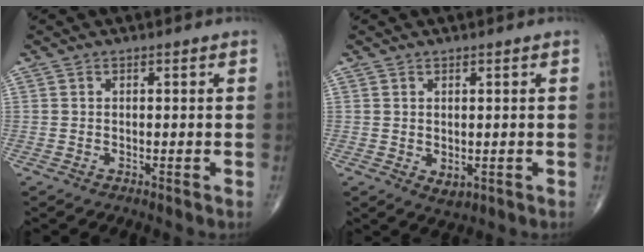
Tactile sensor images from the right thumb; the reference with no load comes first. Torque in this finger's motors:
{"motor_torque": [-0.29, 0.16, 0.16, 0.34, 0.06]}